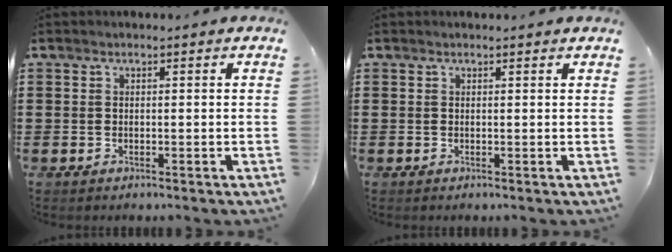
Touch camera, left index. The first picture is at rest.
{"total": 0.0}